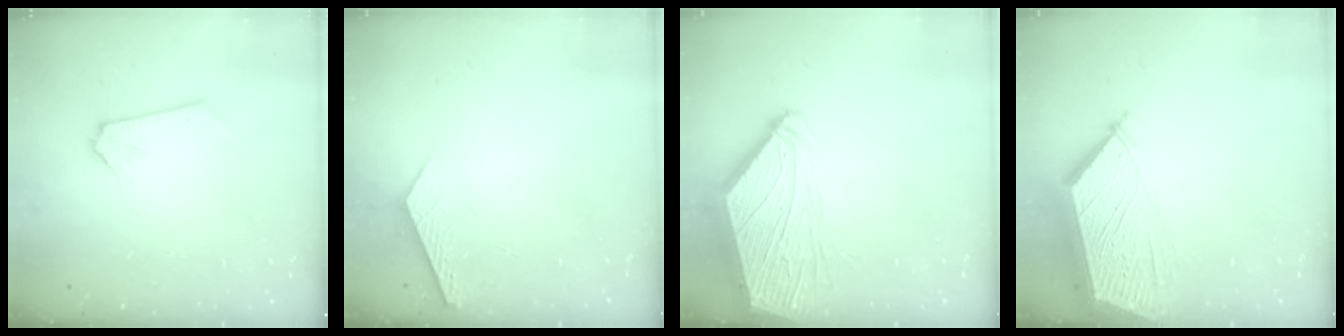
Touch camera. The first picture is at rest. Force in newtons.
{"total": 2.8, "press": 2.8, "slide": 0.3}
{"total": 4.3, "press": 4.2, "slide": 0.5}
{"total": 7.3, "press": 7.3, "slide": 1.0}